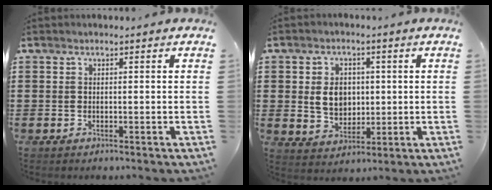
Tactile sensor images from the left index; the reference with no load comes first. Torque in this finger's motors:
{"motor_torque": [1.10, 0.26, 0.33, 0.07]}